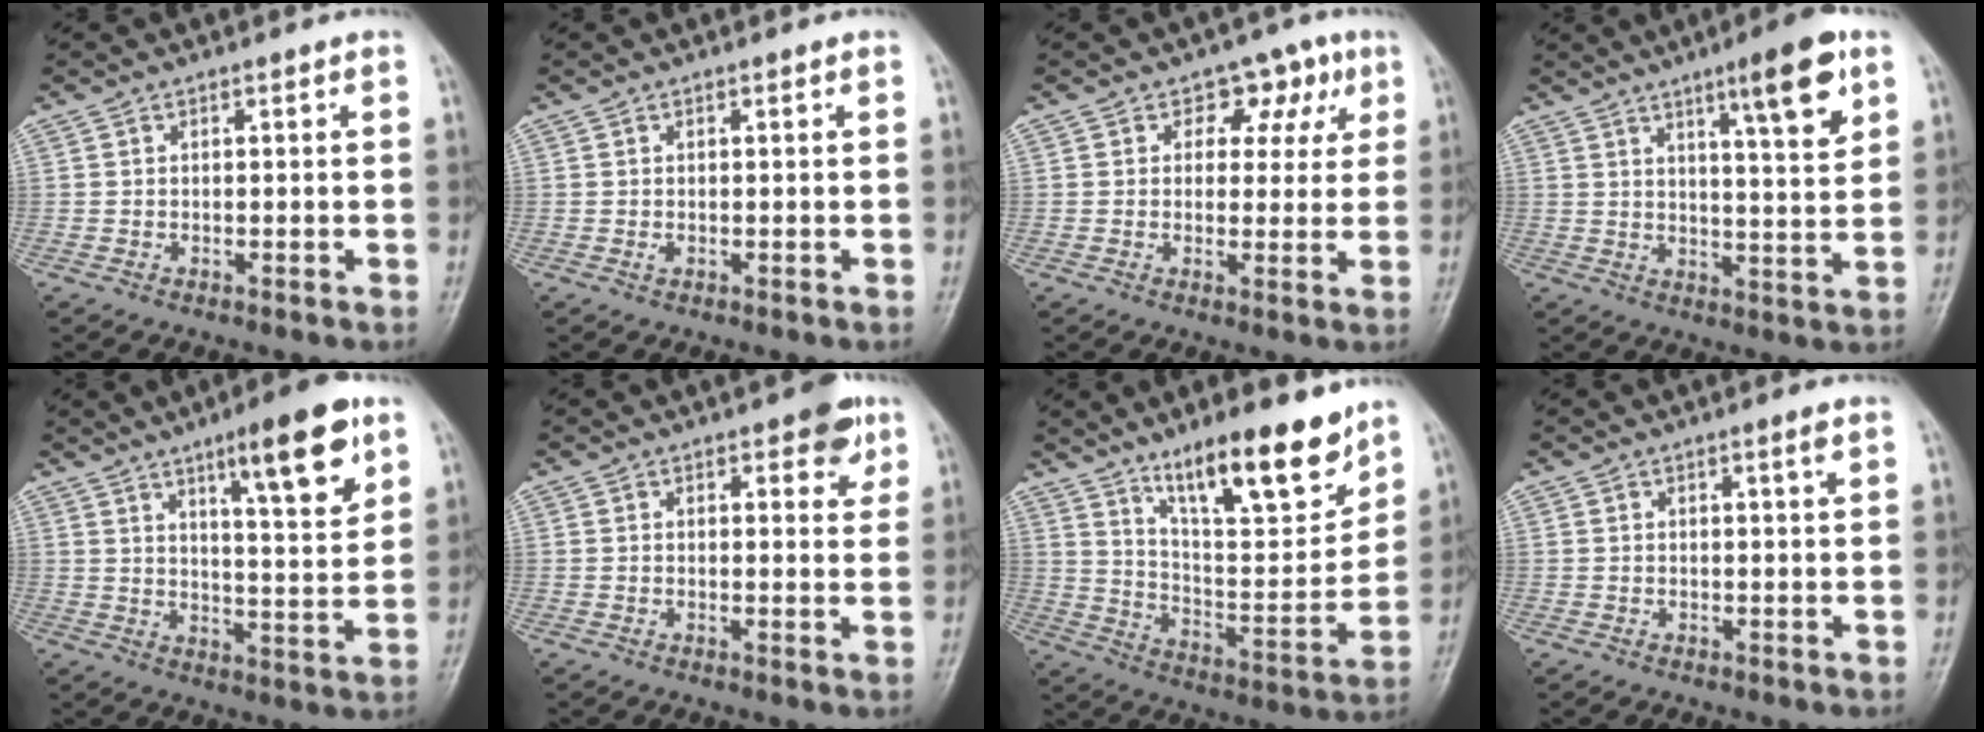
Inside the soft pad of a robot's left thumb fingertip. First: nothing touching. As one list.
[{"total": 0.5, "force": [0.1, 0.3, 0.4], "torque": [-0.004, 0.000, 0.003]}, {"total": 6.6, "force": [2.9, 4.9, 3.4], "torque": [0.004, -0.004, 0.031]}, {"total": 11.2, "force": [6.0, 1.9, 9.3], "torque": [-0.125, -0.033, 0.088]}, {"total": 13.8, "force": [7.7, 2.9, 11.1], "torque": [-0.147, -0.040, 0.114]}, {"total": 5.3, "force": [2.9, 2.3, 3.8], "torque": [-0.028, -0.010, 0.030]}, {"total": 18.4, "force": [12.7, 4.8, 12.4], "torque": [-0.161, -0.078, 0.219]}, {"total": 1.4, "force": [0.8, -0.1, 1.2], "torque": [-0.020, -0.005, 0.013]}]